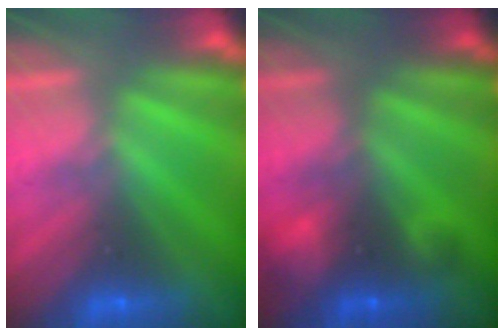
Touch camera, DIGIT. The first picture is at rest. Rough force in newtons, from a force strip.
{"total": 2.3}